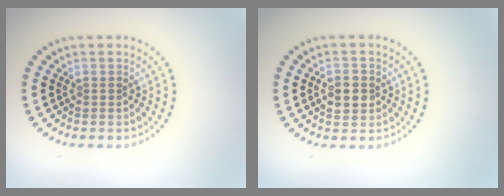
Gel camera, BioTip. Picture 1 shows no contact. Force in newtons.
{"total": 3.0, "press": 3.0, "slide": 0.2}